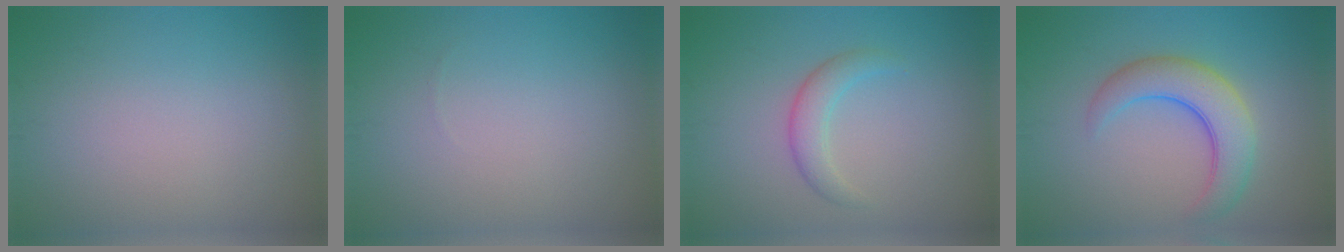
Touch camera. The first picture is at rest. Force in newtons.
{"total": 0.0}
{"total": 2.2, "press": 2.2, "slide": 0.2}
{"total": 5.4, "press": 5.3, "slide": 0.3}